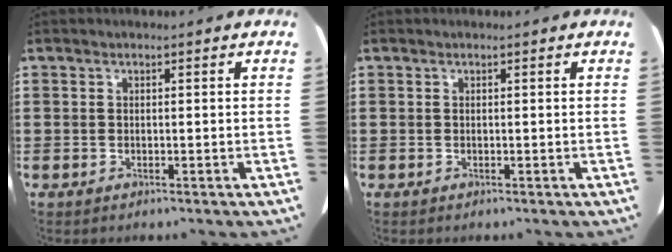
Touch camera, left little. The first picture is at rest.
{"total": 0.0}